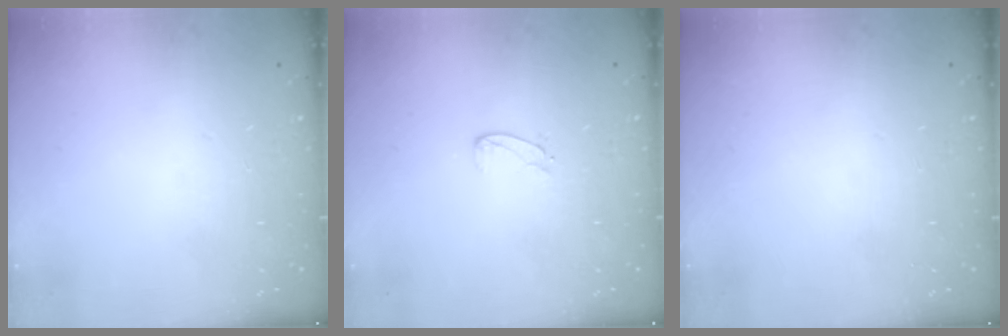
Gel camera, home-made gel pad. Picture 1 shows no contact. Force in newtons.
{"total": 4.0, "press": 4.0, "slide": 0.2}
{"total": 0.0}